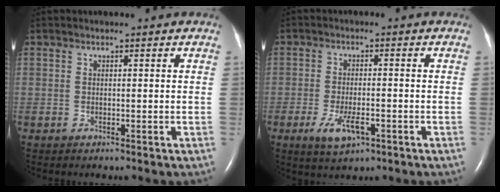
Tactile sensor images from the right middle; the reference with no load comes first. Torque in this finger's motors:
{"motor_torque": [0.15, -0.09, 0.34, 0.09]}